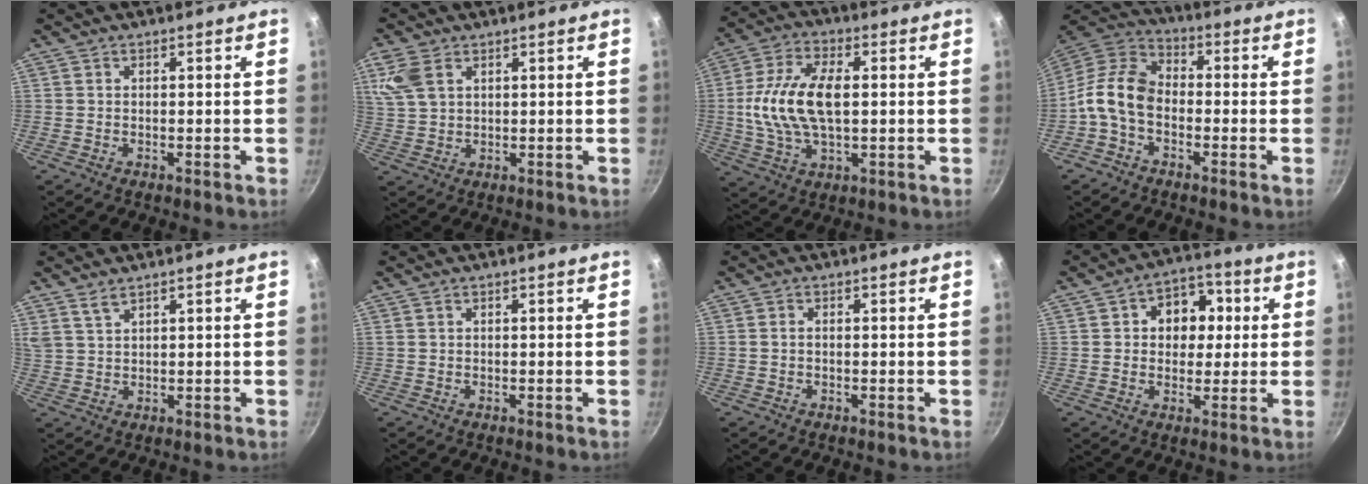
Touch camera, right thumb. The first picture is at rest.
{"total": 6.8, "force": [3.2, 4.3, 4.3], "torque": [-0.088, -0.001, 0.069]}
{"total": 14.8, "force": [0.8, 7.8, 12.5], "torque": [-0.244, 0.016, 0.010]}
{"total": 10.4, "force": [-2.7, 7.0, 7.2], "torque": [-0.128, 0.043, -0.076]}
{"total": 3.2, "force": [2.6, 1.1, 1.6], "torque": [-0.033, -0.006, 0.058]}
{"total": 0.0}
{"total": 0.8, "force": [-0.1, 0.5, 0.6], "torque": [-0.013, 0.004, -0.003]}
{"total": 9.8, "force": [1.8, 7.7, 5.8], "torque": [-0.036, 0.010, 0.015]}